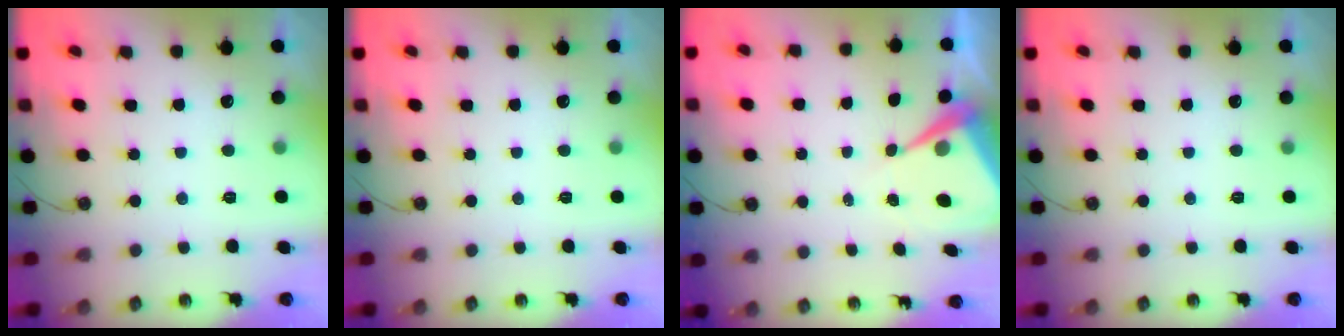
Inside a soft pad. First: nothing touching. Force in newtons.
{"total": 0.0}
{"total": 7.5, "press": 7.4, "slide": 0.7}
{"total": 0.0}